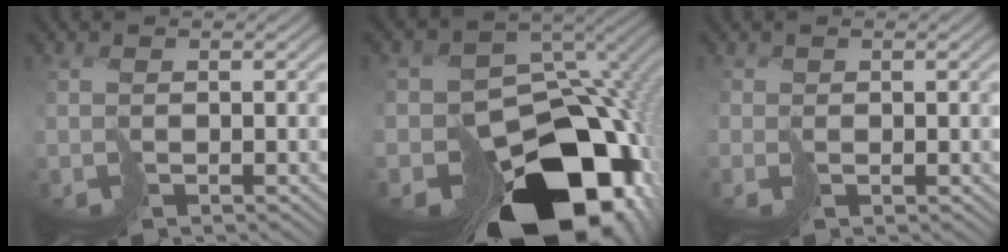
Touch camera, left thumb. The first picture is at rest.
{"total": 18.4, "force": [-9.5, 12.7, 9.3], "torque": [-0.141, -0.040, -0.121]}
{"total": 1.1, "force": [0.4, -0.1, -1.1], "torque": [0.028, 0.000, 0.007]}